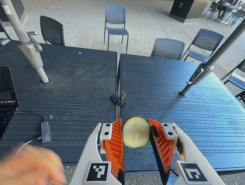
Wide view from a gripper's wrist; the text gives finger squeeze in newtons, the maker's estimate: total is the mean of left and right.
{"total": 8.0, "left": 7.9, "right": 8.0}